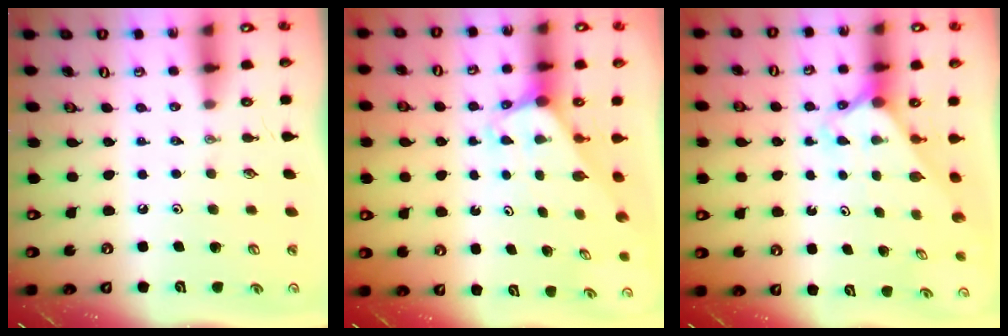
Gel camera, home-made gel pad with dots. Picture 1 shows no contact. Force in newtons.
{"total": 2.0, "press": 2.0, "slide": 0.1}
{"total": 2.0, "press": 2.0, "slide": 0.2}